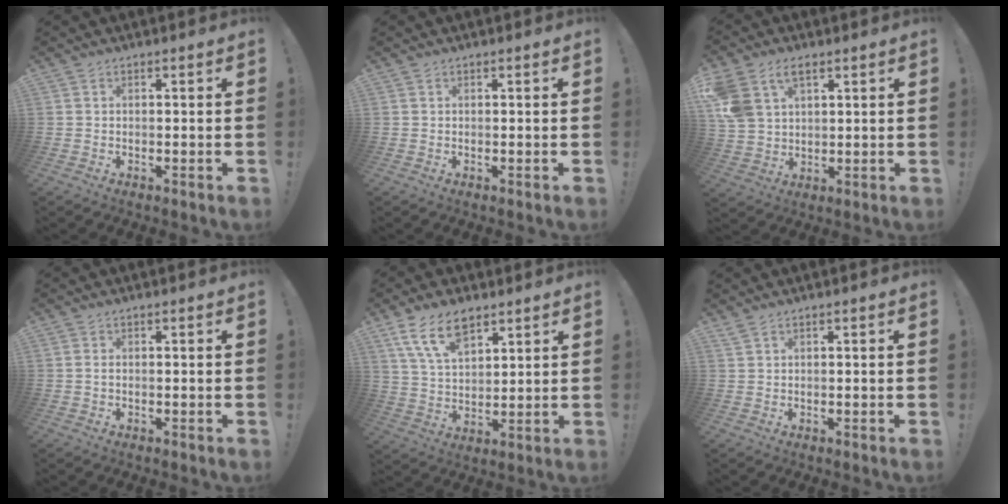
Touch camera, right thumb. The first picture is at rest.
{"total": 0.0}
{"total": 9.7, "force": [5.0, 6.5, 5.3], "torque": [-0.115, -0.015, 0.100]}
{"total": 0.7, "force": [0.0, 0.2, 0.7], "torque": [-0.014, 0.002, -0.001]}
{"total": 11.9, "force": [7.6, 6.0, 6.9], "torque": [-0.131, -0.027, 0.145]}
{"total": 1.3, "force": [1.0, 0.2, 0.9], "torque": [-0.020, 0.000, 0.019]}